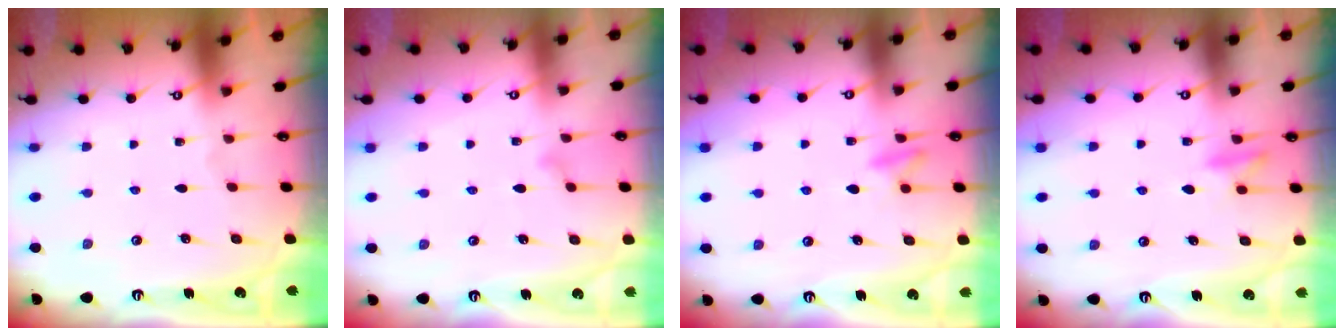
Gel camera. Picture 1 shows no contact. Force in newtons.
{"total": 7.1, "press": 7.1, "slide": 0.3}
{"total": 9.0, "press": 8.9, "slide": 1.3}
{"total": 9.0, "press": 8.9, "slide": 1.2}